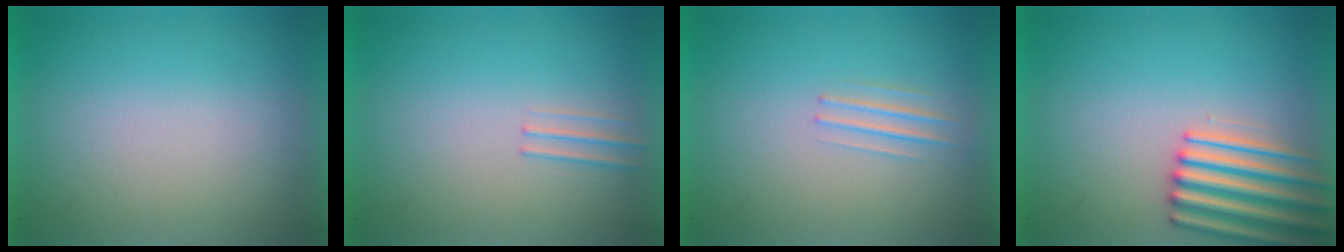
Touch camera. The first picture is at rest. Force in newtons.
{"total": 1.1}
{"total": 1.2}
{"total": 5.0}